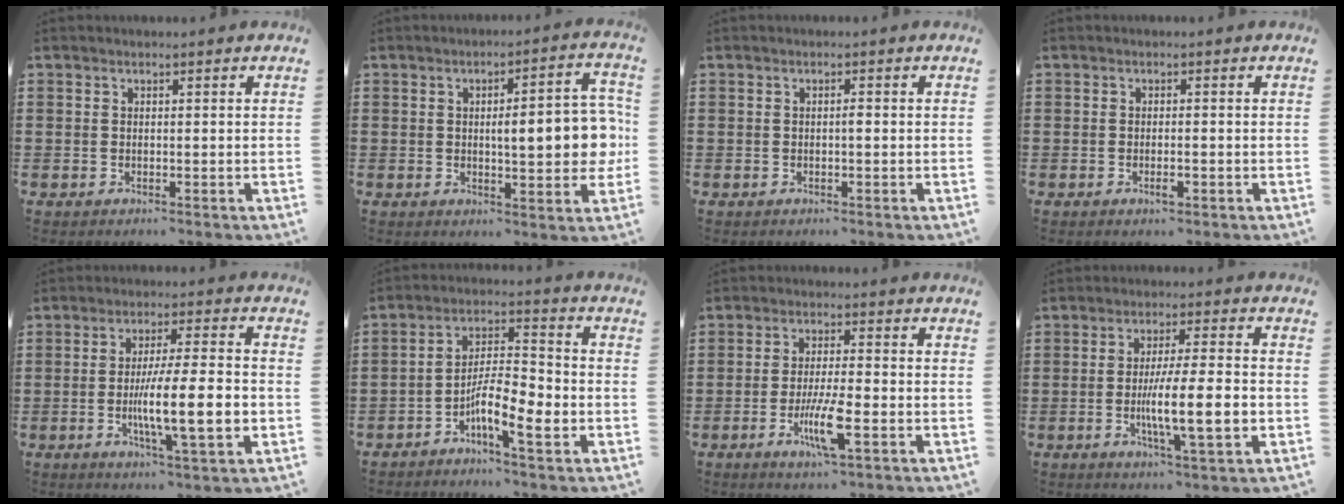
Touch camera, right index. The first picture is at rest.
{"total": 8.2, "force": [-0.1, 2.2, 7.8], "torque": [-0.109, -0.008, -0.010]}
{"total": 0.7, "force": [-0.2, 0.1, 0.7], "torque": [-0.014, -0.004, -0.003]}
{"total": 1.6, "force": [-0.8, 0.4, 1.4], "torque": [-0.026, -0.002, -0.013]}
{"total": 12.3, "force": [-2.7, 2.3, 11.7], "torque": [-0.196, -0.014, -0.050]}
{"total": 8.7, "force": [-4.1, 2.2, 7.3], "torque": [-0.149, -0.002, -0.078]}
{"total": 7.4, "force": [-2.7, 1.5, 6.7], "torque": [-0.134, -0.012, -0.049]}
{"total": 10.4, "force": [-2.2, 1.7, 10.0], "torque": [-0.169, -0.010, -0.039]}